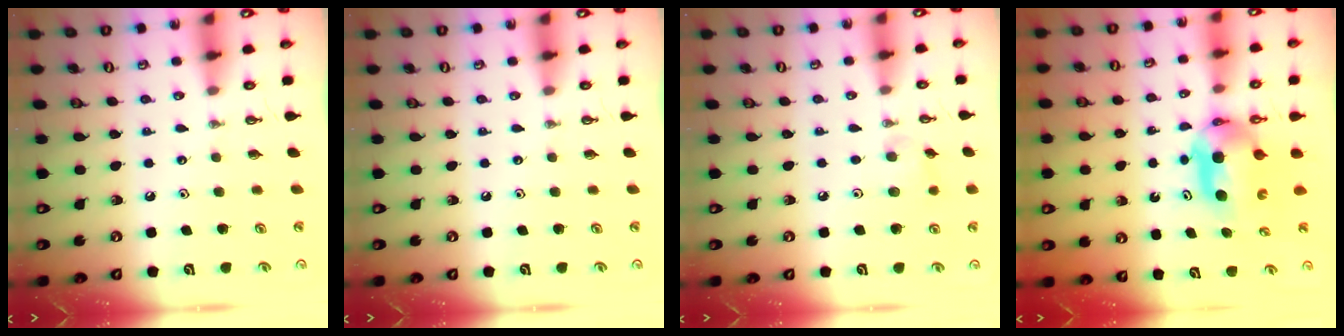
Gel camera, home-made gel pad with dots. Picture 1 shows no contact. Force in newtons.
{"total": 0.0}
{"total": 7.1, "press": 6.8, "slide": 2.2}
{"total": 7.3, "press": 6.3, "slide": 3.5}